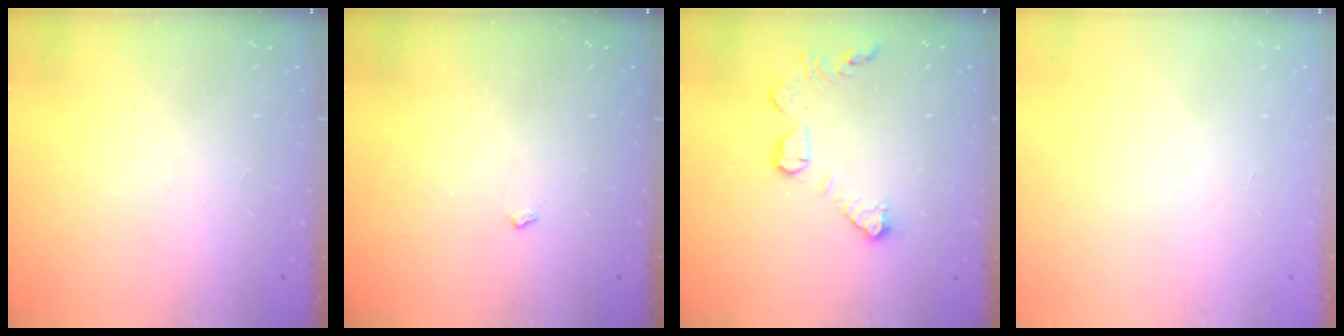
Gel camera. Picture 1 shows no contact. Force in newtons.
{"total": 2.6, "press": 2.6, "slide": 0.4}
{"total": 10.8, "press": 10.8, "slide": 0.8}
{"total": 0.0}